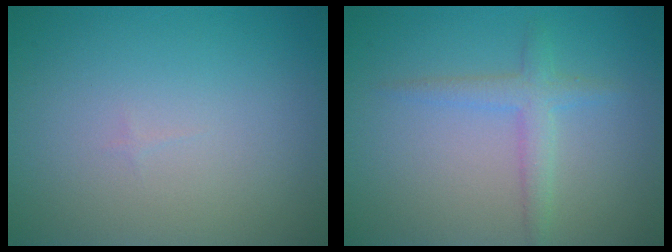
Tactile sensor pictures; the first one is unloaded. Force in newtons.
{"total": 2.2, "press": 2.2, "slide": 0.0}